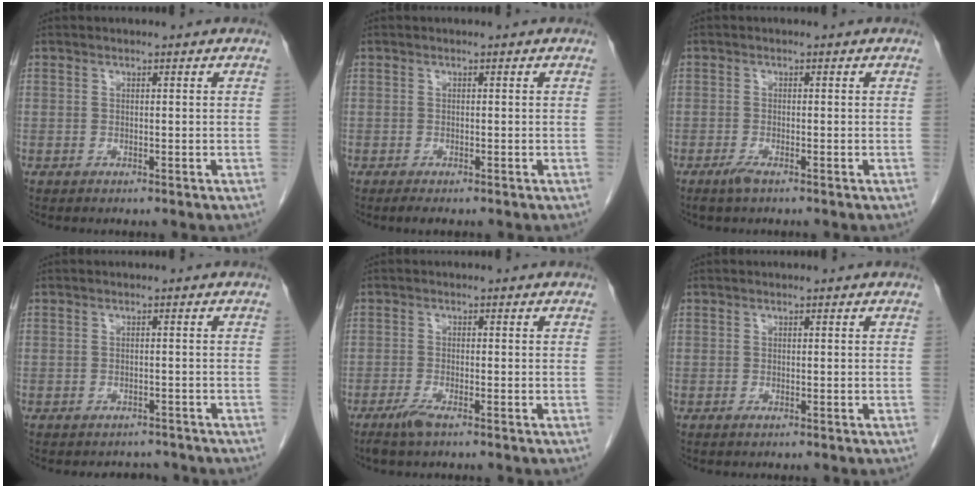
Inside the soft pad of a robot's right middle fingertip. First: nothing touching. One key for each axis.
{"total": 1.3, "fx": -1.0, "fy": 0.3, "fz": 0.8, "tx": -0.021, "ty": -0.006, "tz": -0.015}
{"total": 1.6, "fx": -1.3, "fy": 0.2, "fz": 1.0, "tx": -0.027, "ty": -0.003, "tz": -0.023}
{"total": 3.6, "fx": -3.3, "fy": 1.5, "fz": 0.1, "tx": -0.004, "ty": 0.002, "tz": -0.042}
{"total": 2.4, "fx": -1.9, "fy": 0.2, "fz": 1.6, "tx": -0.041, "ty": -0.004, "tz": -0.038}
{"total": 0.0}